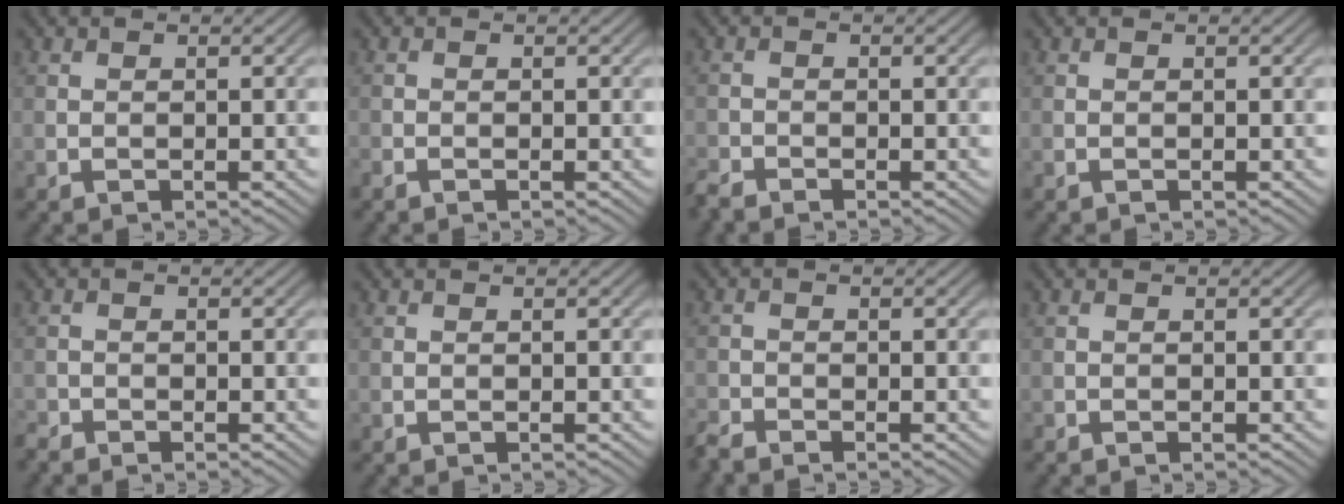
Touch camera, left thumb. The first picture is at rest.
{"total": 0.7, "force": [-0.6, 0.3, 0.2], "torque": [-0.006, -0.003, -0.014]}
{"total": 1.9, "force": [-1.8, 0.5, 0.4], "torque": [-0.012, -0.008, -0.044]}
{"total": 0.0}
{"total": 1.4, "force": [-1.3, 0.4, 0.2], "torque": [-0.006, -0.005, -0.033]}
{"total": 0.0}
{"total": 2.2, "force": [-2.1, 0.4, 0.5], "torque": [-0.015, -0.009, -0.051]}
{"total": 0.0}